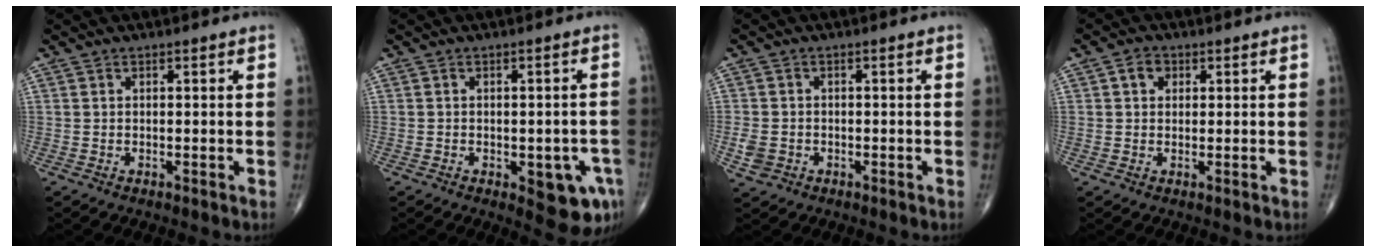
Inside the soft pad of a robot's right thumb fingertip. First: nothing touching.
{"total": 8.9, "force": [-3.3, 3.7, 7.4], "torque": [-0.065, 0.006, -0.031]}
{"total": 3.6, "force": [-1.1, 3.0, 1.7], "torque": [-0.036, 0.003, -0.018]}
{"total": 2.9, "force": [0.9, 2.3, 1.4], "torque": [-0.015, 0.004, 0.014]}